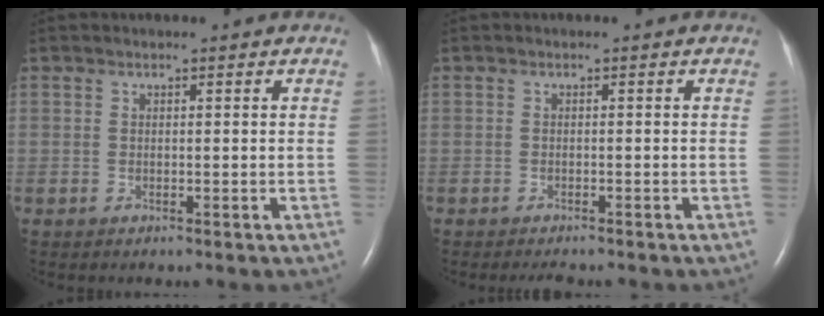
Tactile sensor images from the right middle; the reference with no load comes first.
{"total": 2.2, "force": [-1.9, 0.5, 0.9], "torque": [-0.015, -0.005, -0.021]}